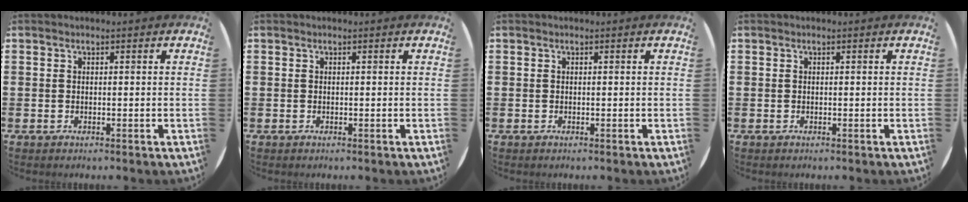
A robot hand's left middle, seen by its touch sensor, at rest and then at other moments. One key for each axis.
{"total": 0.0}
{"total": 0.0}
{"total": 0.0}